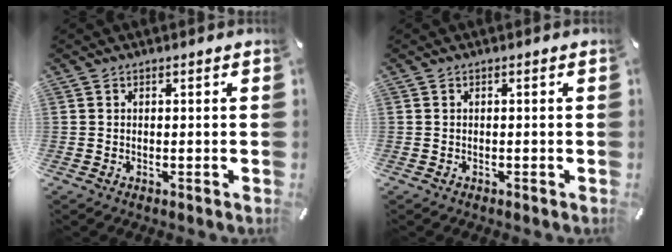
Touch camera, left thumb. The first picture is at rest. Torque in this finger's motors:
{"motor_torque": [-0.01, 0.19, -0.03, -0.10, -0.01]}